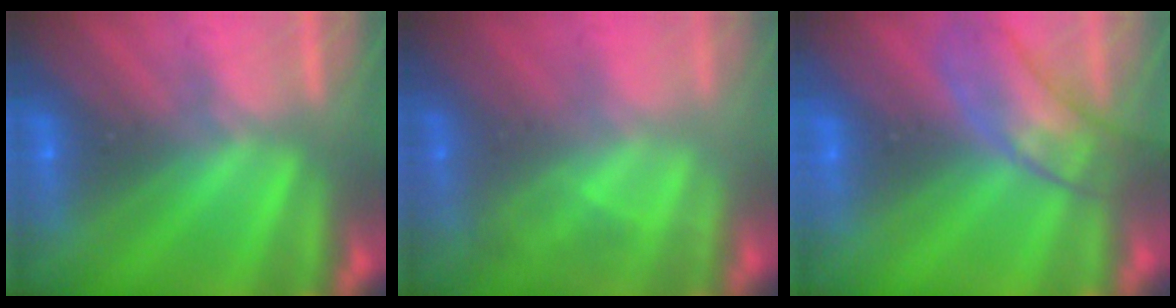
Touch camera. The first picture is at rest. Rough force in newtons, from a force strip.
{"total": 2.4}
{"total": 2.9}